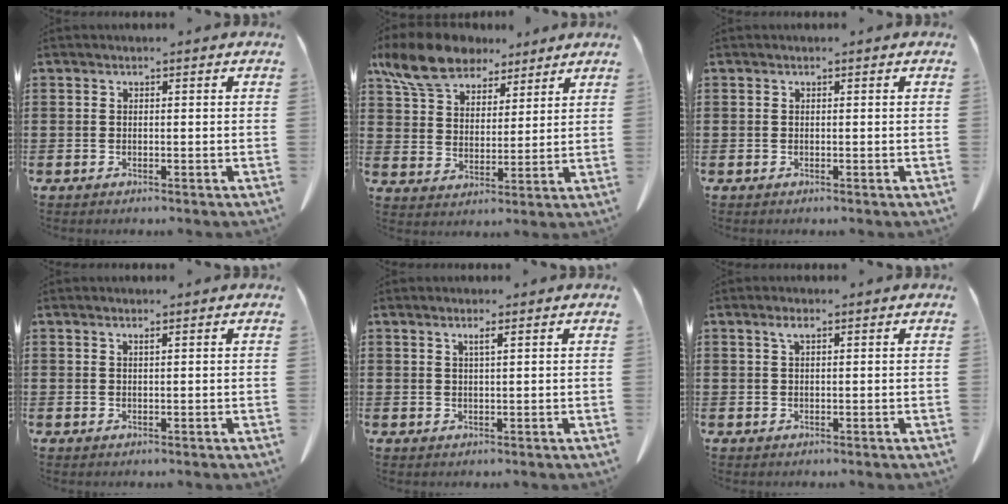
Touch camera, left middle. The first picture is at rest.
{"total": 9.8, "force": [8.0, 4.1, 4.0], "torque": [-0.110, -0.014, 0.151]}
{"total": 0.0}
{"total": 0.7, "force": [0.5, 0.0, 0.5], "torque": [-0.009, 0.000, 0.009]}
{"total": 1.4, "force": [0.9, 0.1, 1.1], "torque": [-0.023, 0.001, 0.016]}
{"total": 1.7, "force": [0.8, 0.5, 1.4], "torque": [-0.030, 0.004, 0.013]}